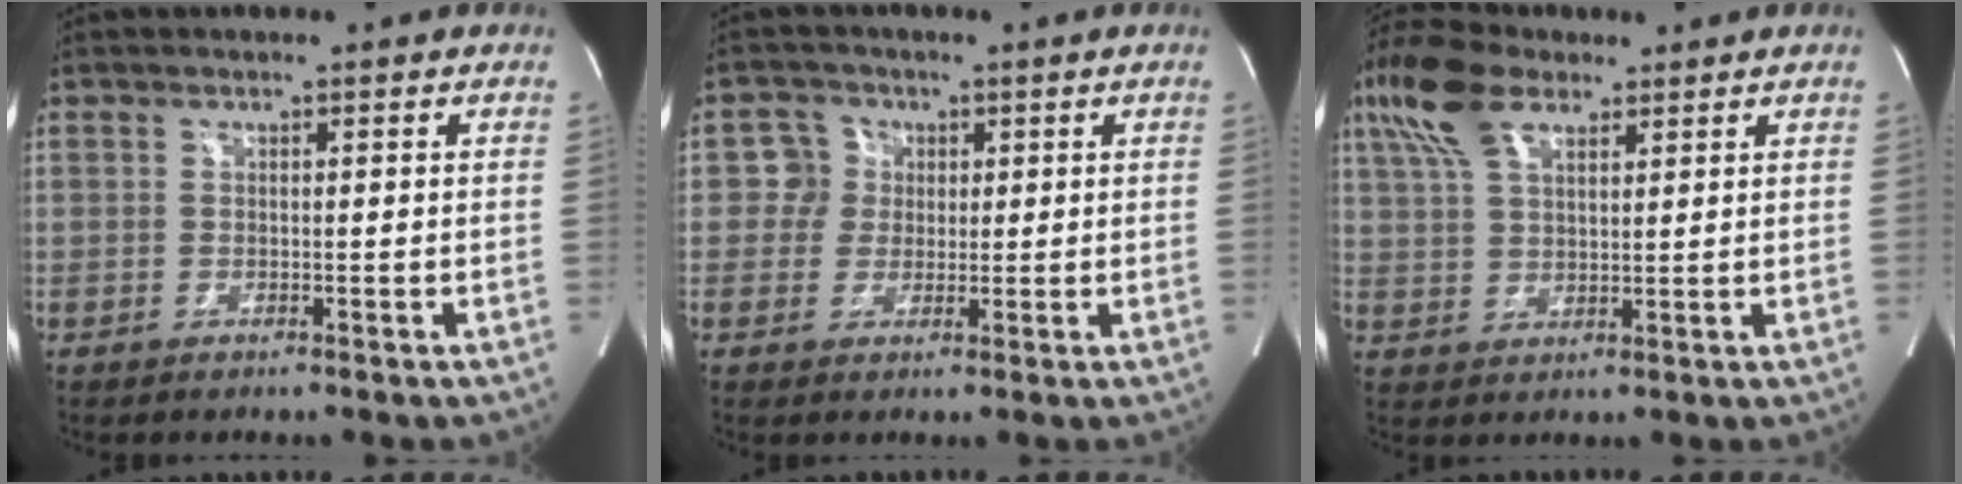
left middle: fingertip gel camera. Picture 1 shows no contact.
{"total": 3.8, "force": [0.7, 3.7, 0.3], "torque": [-0.001, 0.014, 0.012]}
{"total": 9.2, "force": [5.7, 4.0, 6.0], "torque": [-0.141, 0.029, 0.113]}